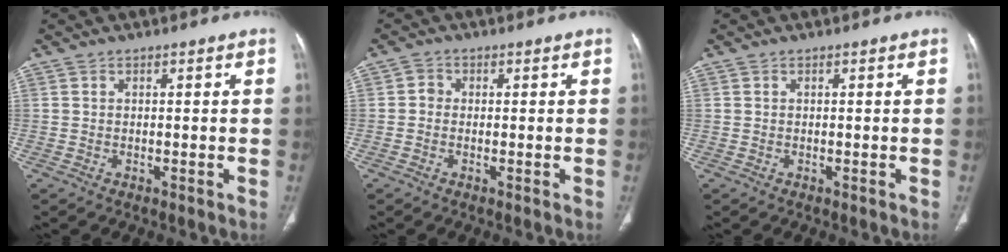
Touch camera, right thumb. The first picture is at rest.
{"total": 1.5, "force": [-0.1, 1.4, 0.6], "torque": [-0.002, 0.005, -0.007]}
{"total": 0.0}